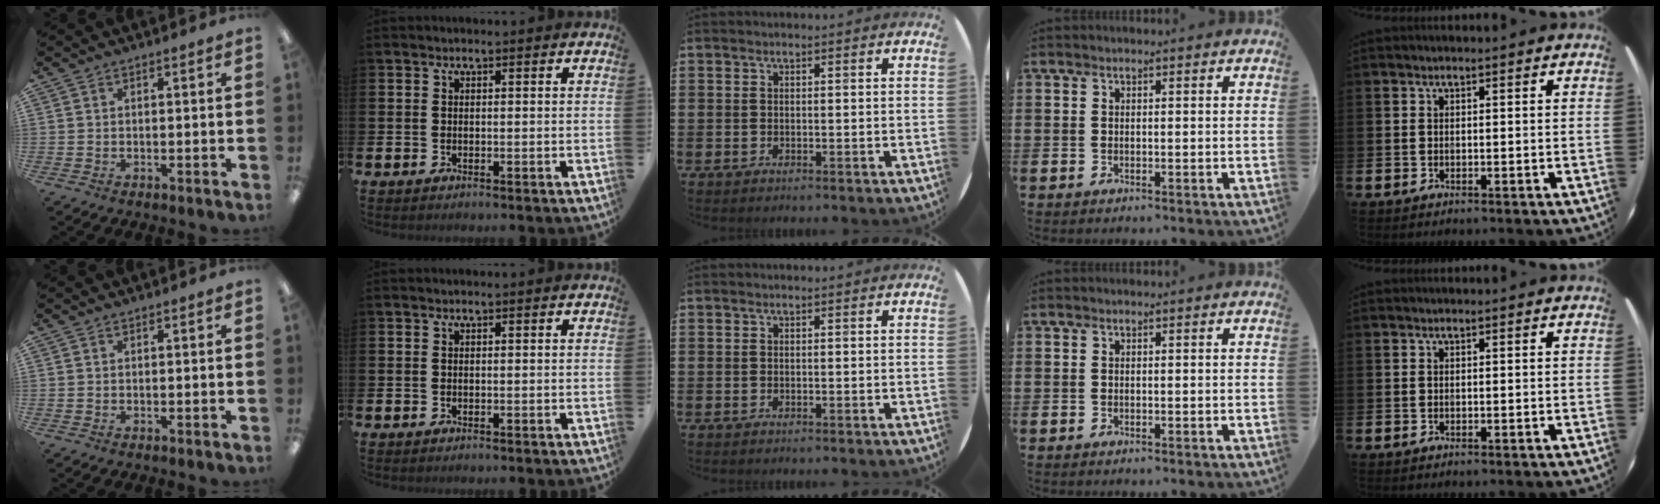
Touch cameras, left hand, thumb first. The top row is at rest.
{}